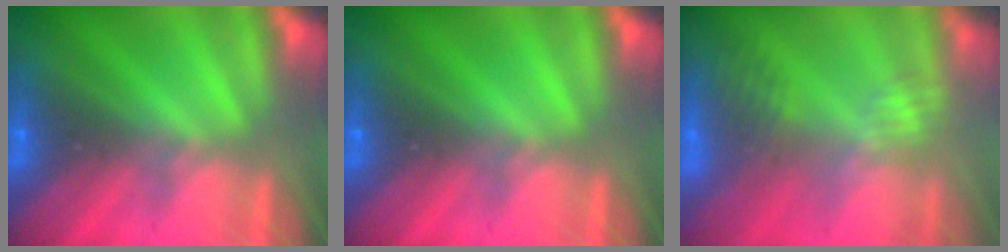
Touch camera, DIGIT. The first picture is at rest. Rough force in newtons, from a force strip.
{"total": 0.0}
{"total": 2.9}